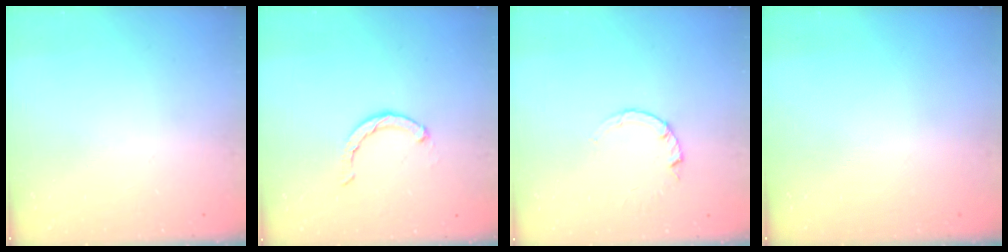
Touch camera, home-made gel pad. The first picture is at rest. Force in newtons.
{"total": 3.1, "press": 3.0, "slide": 0.5}
{"total": 1.0, "press": 0.9, "slide": 0.3}
{"total": 0.0}